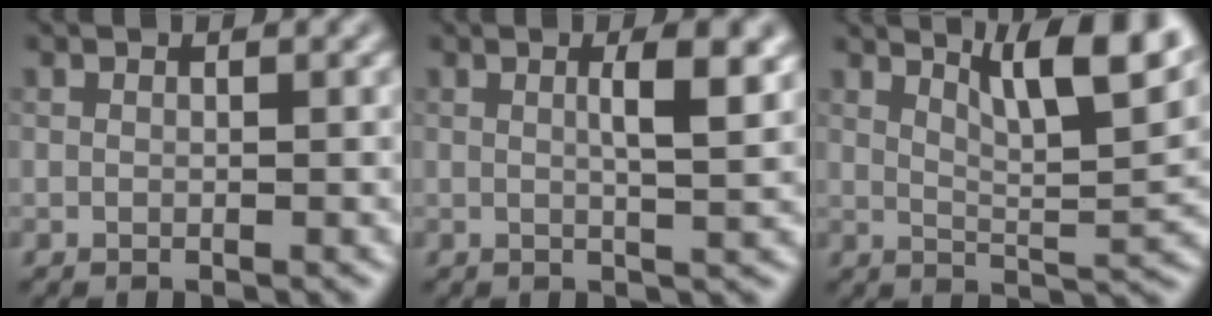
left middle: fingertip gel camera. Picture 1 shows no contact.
{"total": 3.9, "force": [0.9, 1.0, 3.7], "torque": [-0.049, 0.003, 0.011]}
{"total": 8.6, "force": [5.1, 1.9, 6.6], "torque": [-0.089, 0.008, 0.076]}